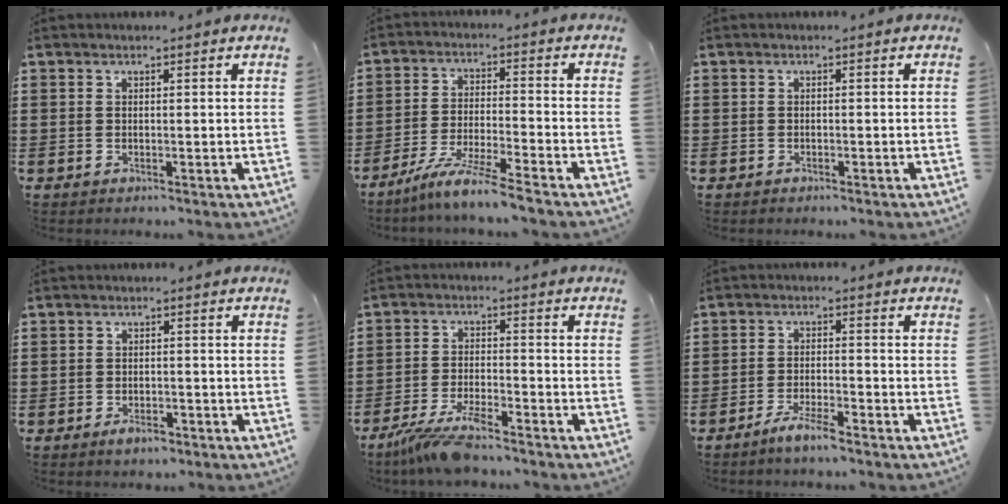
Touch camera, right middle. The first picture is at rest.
{"total": 7.2, "force": [-6.4, -0.6, 3.4], "torque": [-0.068, -0.016, -0.124]}
{"total": 0.7, "force": [-0.6, 0.3, 0.0], "torque": [-0.001, 0.003, -0.014]}
{"total": 2.3, "force": [-1.9, 1.2, 0.7], "torque": [-0.015, 0.003, -0.037]}
{"total": 6.7, "force": [-5.5, 0.9, 3.7], "torque": [-0.093, -0.015, -0.108]}
{"total": 3.5, "force": [-3.0, 0.3, 1.7], "torque": [-0.036, 0.002, -0.059]}